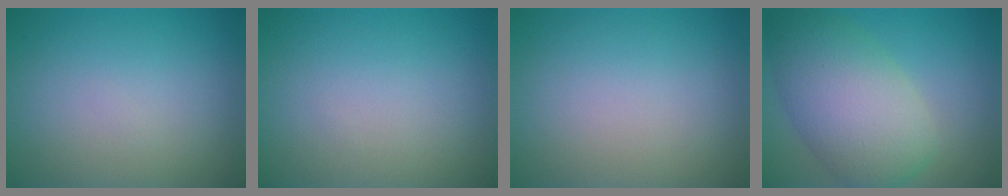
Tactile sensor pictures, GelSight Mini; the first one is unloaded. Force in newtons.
{"total": 0.0}
{"total": 0.0}
{"total": 8.2, "press": 8.2, "slide": 0.2}